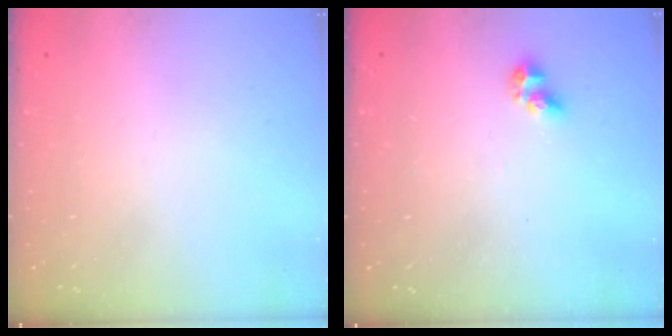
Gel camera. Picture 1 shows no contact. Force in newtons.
{"total": 5.0, "press": 5.0, "slide": 0.1}